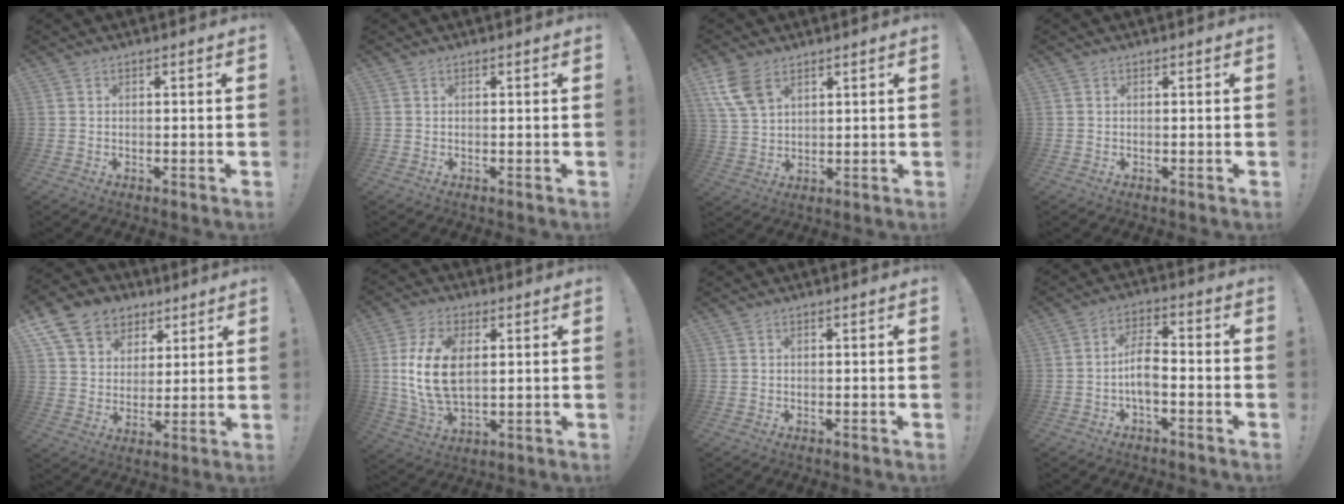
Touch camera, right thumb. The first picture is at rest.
{"total": 0.0}
{"total": 8.9, "force": [5.0, 5.2, 5.2], "torque": [-0.099, -0.015, 0.099]}
{"total": 0.0}
{"total": 13.4, "force": [7.1, 10.3, 4.9], "torque": [-0.069, -0.041, 0.140]}
{"total": 14.6, "force": [2.0, 8.4, 11.7], "torque": [-0.233, -0.007, 0.034]}
{"total": 0.0}
{"total": 7.7, "force": [-2.0, 3.4, 6.5], "torque": [-0.127, 0.007, -0.038]}